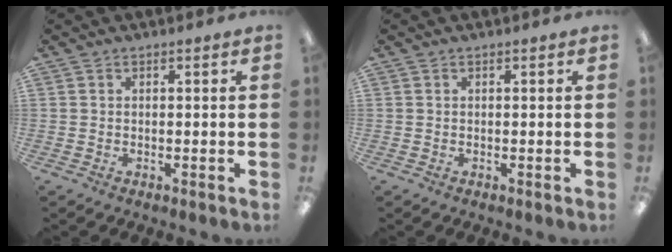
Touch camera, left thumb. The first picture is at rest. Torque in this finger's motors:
{"motor_torque": [0.00, 0.00, 0.00, 0.00, 0.00]}